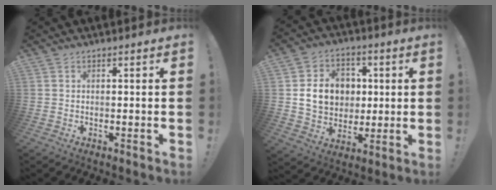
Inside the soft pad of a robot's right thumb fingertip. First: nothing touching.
{"total": 13.9, "force": [1.8, 11.9, 6.9], "torque": [-0.098, -0.001, 0.044]}